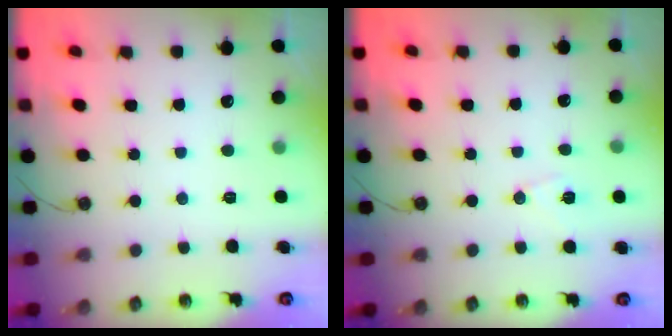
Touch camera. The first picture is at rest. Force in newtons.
{"total": 6.4, "press": 6.3, "slide": 1.2}